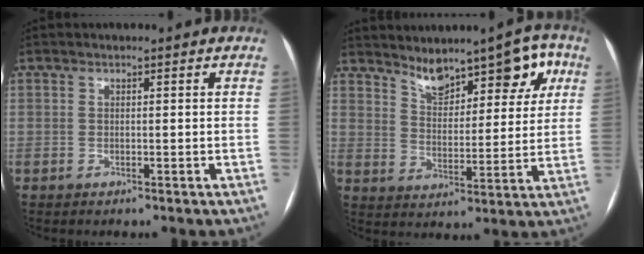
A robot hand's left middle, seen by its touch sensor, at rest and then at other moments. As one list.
[{"total": 10.6, "force": [7.1, 4.2, 6.7], "torque": [-0.082, 0.019, 0.113]}]